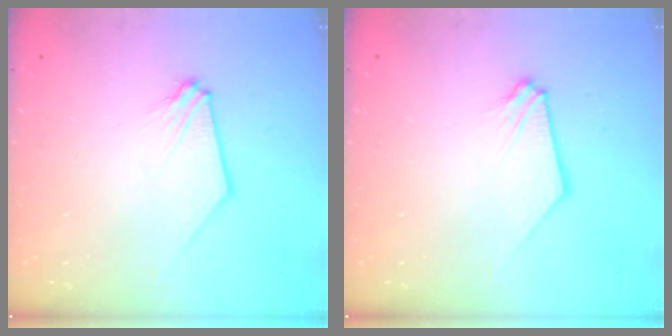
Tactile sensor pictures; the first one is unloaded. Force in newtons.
{"total": 0.0}